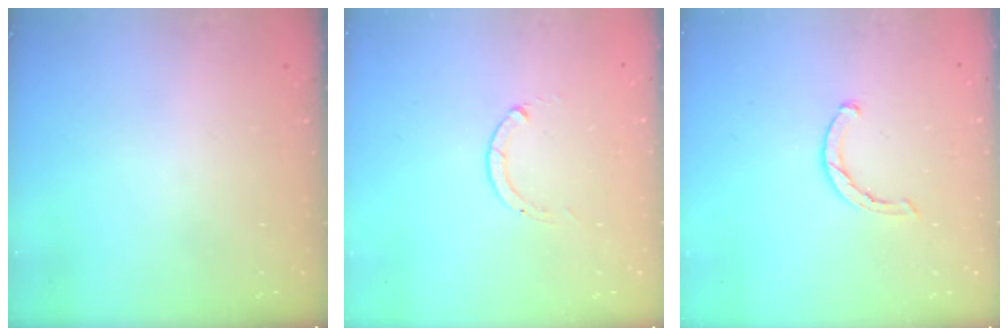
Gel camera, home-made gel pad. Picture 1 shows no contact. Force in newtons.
{"total": 0.0}
{"total": 1.8, "press": 1.8, "slide": 0.3}